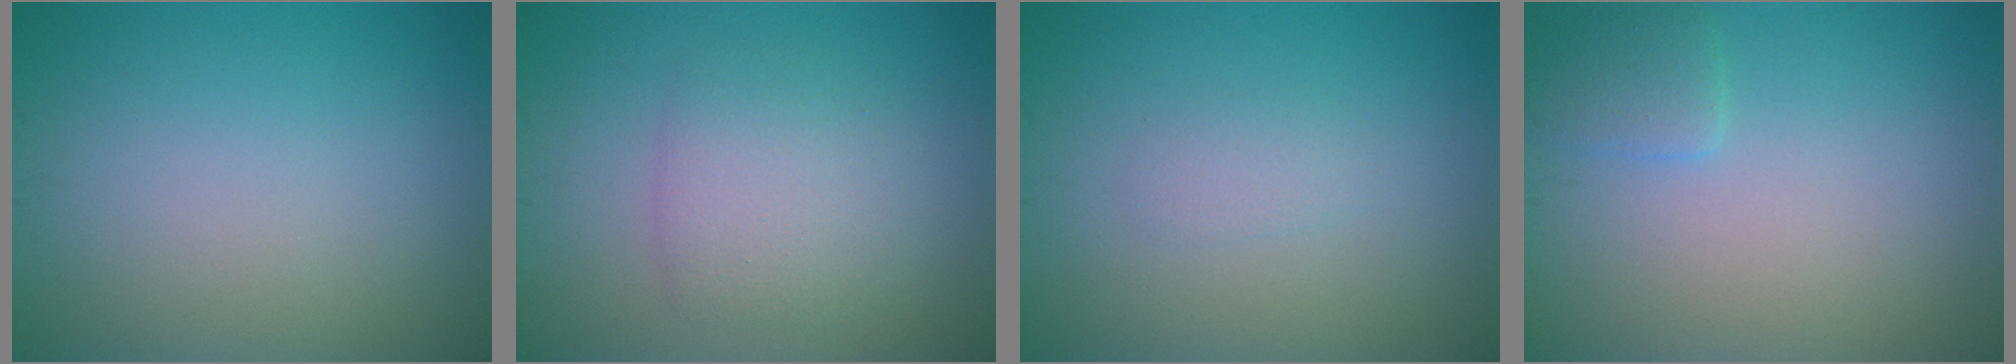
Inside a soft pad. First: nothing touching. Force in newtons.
{"total": 3.5, "press": 3.5, "slide": 0.2}
{"total": 1.0, "press": 1.0, "slide": 0.1}
{"total": 1.6, "press": 1.6, "slide": 0.1}